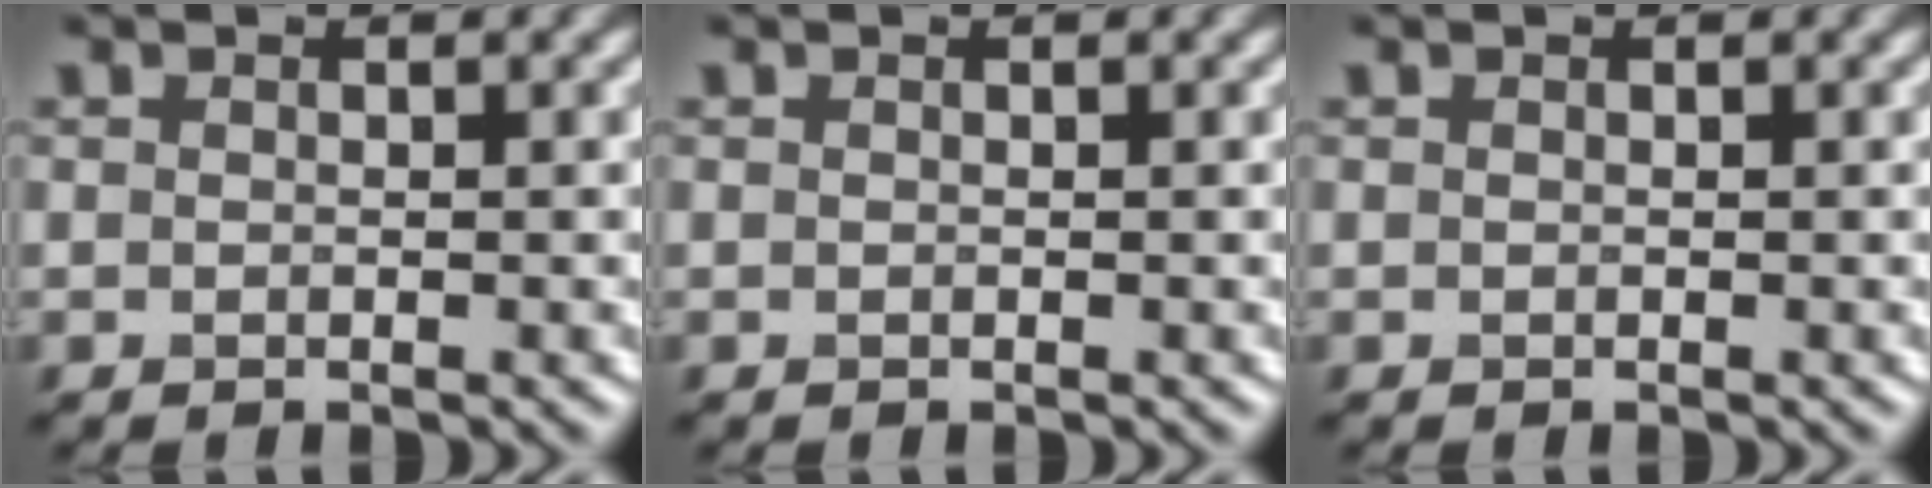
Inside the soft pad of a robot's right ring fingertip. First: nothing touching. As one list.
[{"total": 0.0}, {"total": 0.0}]